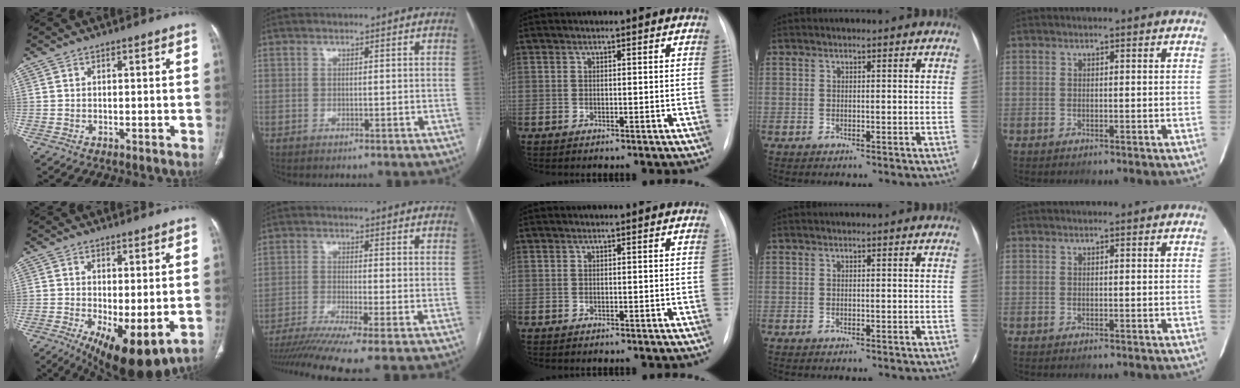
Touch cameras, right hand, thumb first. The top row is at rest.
{"thumb": {"total": 11.8, "force": [-3.5, 4.3, 10.4], "torque": [-0.162, -0.022, -0.038]}, "index": {"total": 11.4, "force": [-8.8, -1.0, 7.1], "torque": [-0.107, -0.023, -0.142]}}